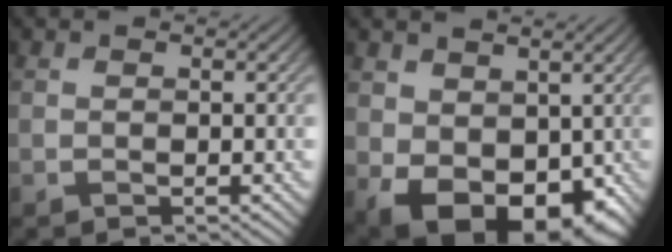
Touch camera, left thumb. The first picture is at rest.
{"total": 10.4, "force": [-1.5, 7.1, 7.4], "torque": [-0.129, -0.043, -0.004]}